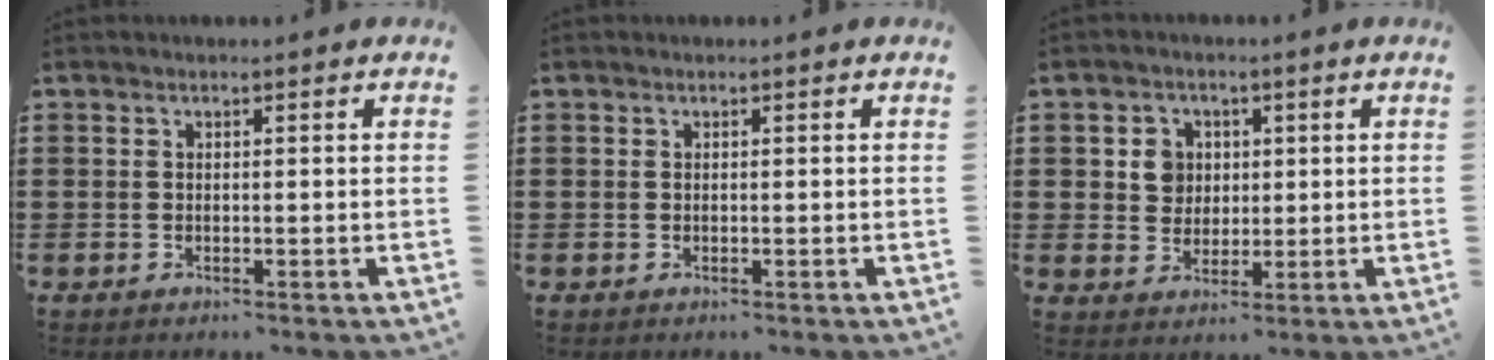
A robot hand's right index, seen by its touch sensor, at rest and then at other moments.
{"total": 0.0}
{"total": 4.3, "force": [0.8, 4.0, 1.4], "torque": [-0.045, 0.015, 0.013]}